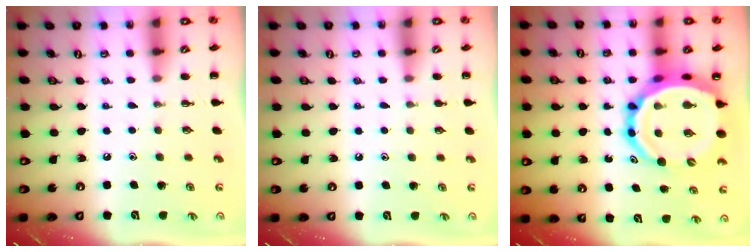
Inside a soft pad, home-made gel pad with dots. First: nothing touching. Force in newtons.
{"total": 3.6, "press": 3.4, "slide": 1.3}
{"total": 19.6, "press": 19.0, "slide": 5.0}